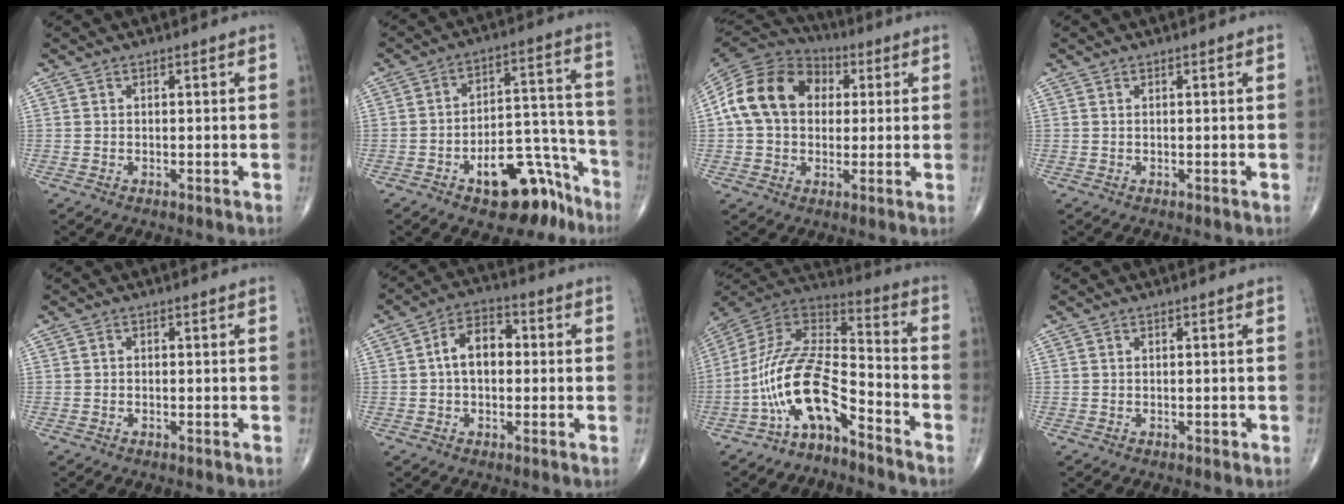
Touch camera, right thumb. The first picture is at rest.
{"total": 15.6, "force": [-9.2, 7.6, 9.9], "torque": [-0.087, 0.093, -0.129]}
{"total": 17.0, "force": [2.7, 13.0, 10.7], "torque": [-0.185, 0.026, 0.039]}
{"total": 0.0}
{"total": 0.5, "force": [-0.2, 0.4, 0.2], "torque": [0.002, 0.003, -0.008]}
{"total": 8.0, "force": [0.4, 5.2, 6.1], "torque": [-0.087, 0.027, -0.004]}
{"total": 14.6, "force": [-8.3, 5.7, 10.6], "torque": [-0.201, 0.095, -0.161]}
{"total": 0.6, "force": [-0.1, 0.4, 0.4], "torque": [-0.006, 0.000, -0.002]}